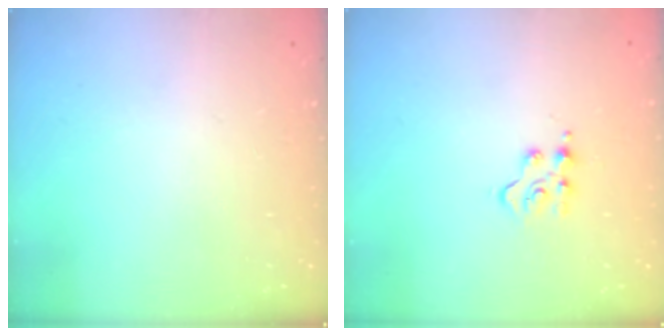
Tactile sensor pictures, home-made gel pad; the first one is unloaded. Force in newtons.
{"total": 5.6, "press": 5.6, "slide": 0.6}